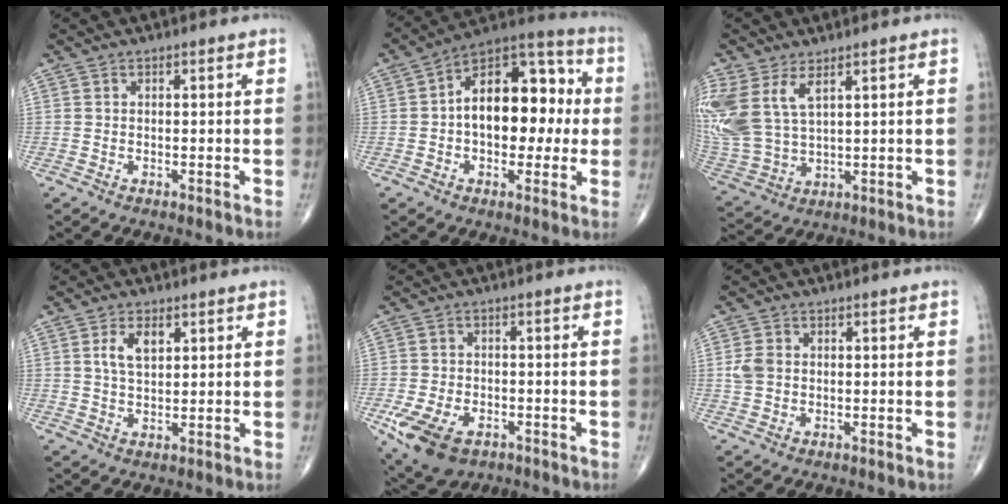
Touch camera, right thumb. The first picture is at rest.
{"total": 17.9, "force": [0.5, 10.8, 14.3], "torque": [-0.176, 0.042, -0.001]}
{"total": 13.8, "force": [5.7, 7.4, 10.1], "torque": [-0.246, -0.017, 0.130]}
{"total": 5.0, "force": [1.8, 2.7, 3.8], "torque": [-0.064, -0.004, 0.036]}
{"total": 11.2, "force": [-5.1, 6.8, 7.2], "torque": [-0.137, 0.010, -0.081]}
{"total": 3.3, "force": [0.2, 2.7, 2.0], "torque": [-0.038, 0.006, 0.005]}